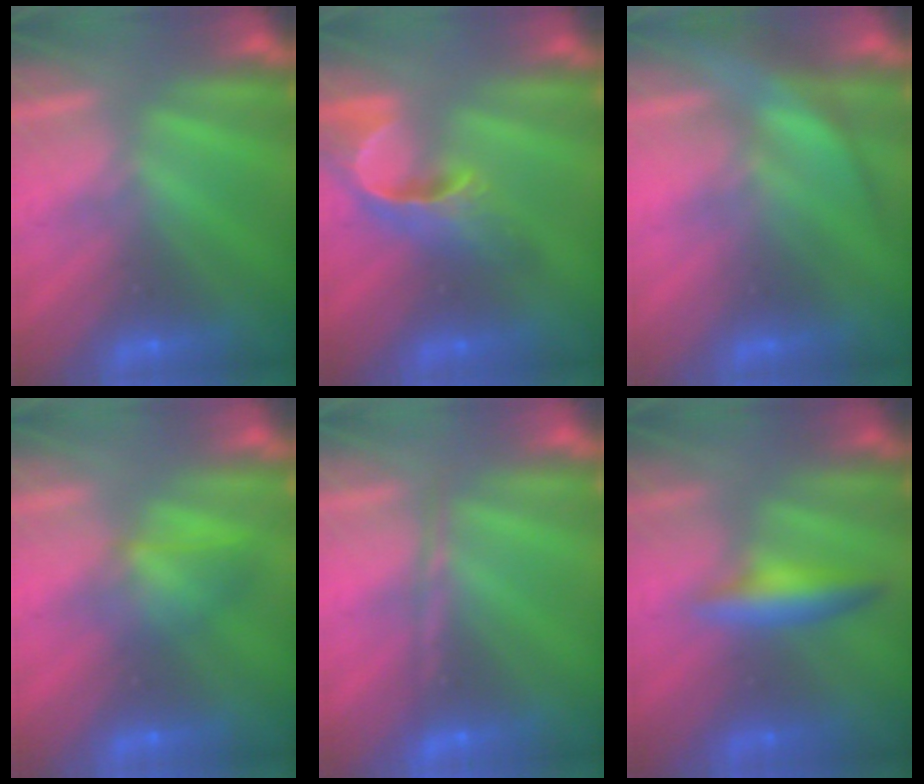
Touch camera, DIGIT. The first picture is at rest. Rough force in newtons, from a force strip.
{"total": 4.7}
{"total": 3.4}
{"total": 1.3}
{"total": 1.6}
{"total": 2.4}